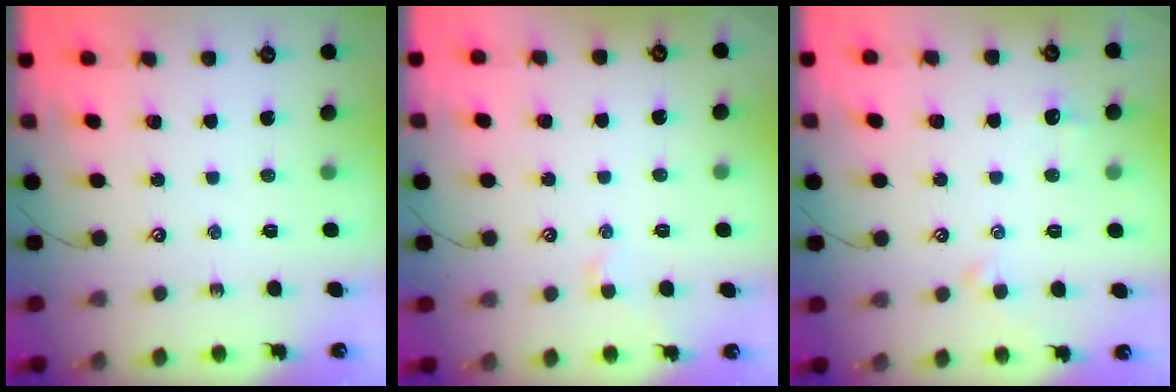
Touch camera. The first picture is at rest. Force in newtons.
{"total": 0.0}
{"total": 1.2, "press": 1.1, "slide": 0.4}